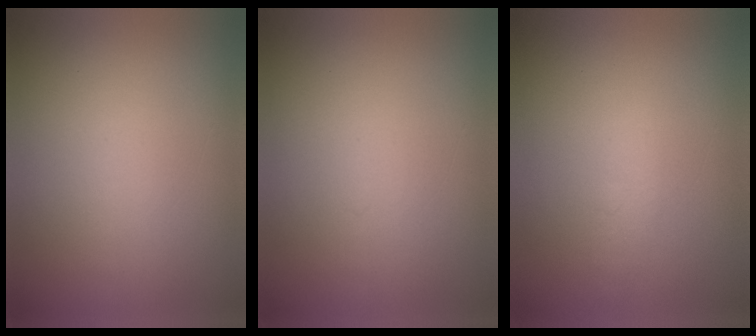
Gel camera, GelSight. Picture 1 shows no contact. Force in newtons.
{"total": 0.0}
{"total": 1.3}